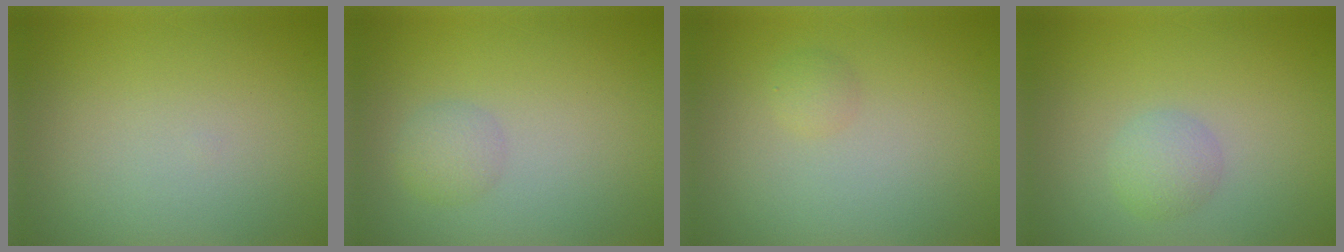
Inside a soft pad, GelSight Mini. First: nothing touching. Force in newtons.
{"total": 1.5, "press": 1.5, "slide": 0.0}
{"total": 0.9, "press": 0.9, "slide": 0.1}
{"total": 1.8, "press": 1.8, "slide": 0.0}